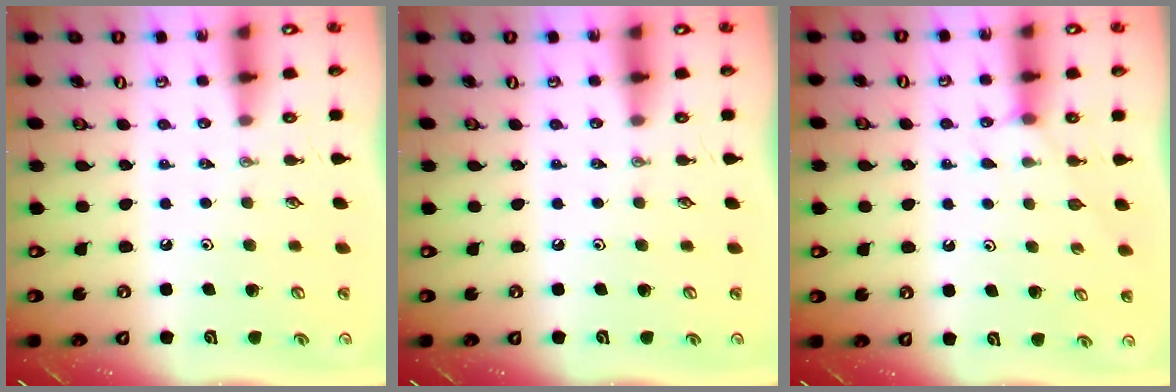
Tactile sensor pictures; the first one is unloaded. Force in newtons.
{"total": 0.0}
{"total": 3.3, "press": 3.3, "slide": 0.5}